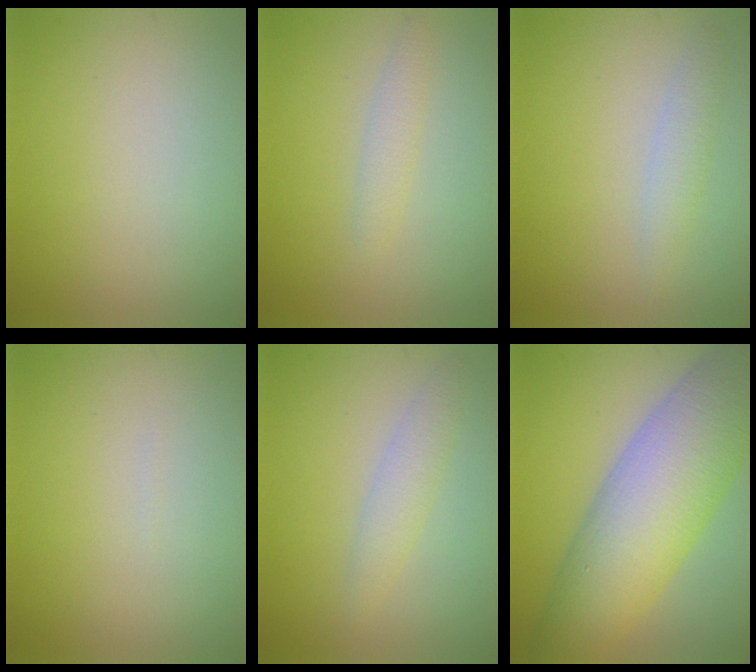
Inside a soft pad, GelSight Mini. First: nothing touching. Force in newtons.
{"total": 1.4, "press": 1.4, "slide": 0.1}
{"total": 1.7, "press": 1.7, "slide": 0.1}
{"total": 0.0}
{"total": 2.0, "press": 2.0, "slide": 0.0}
{"total": 11.2, "press": 11.2, "slide": 0.4}